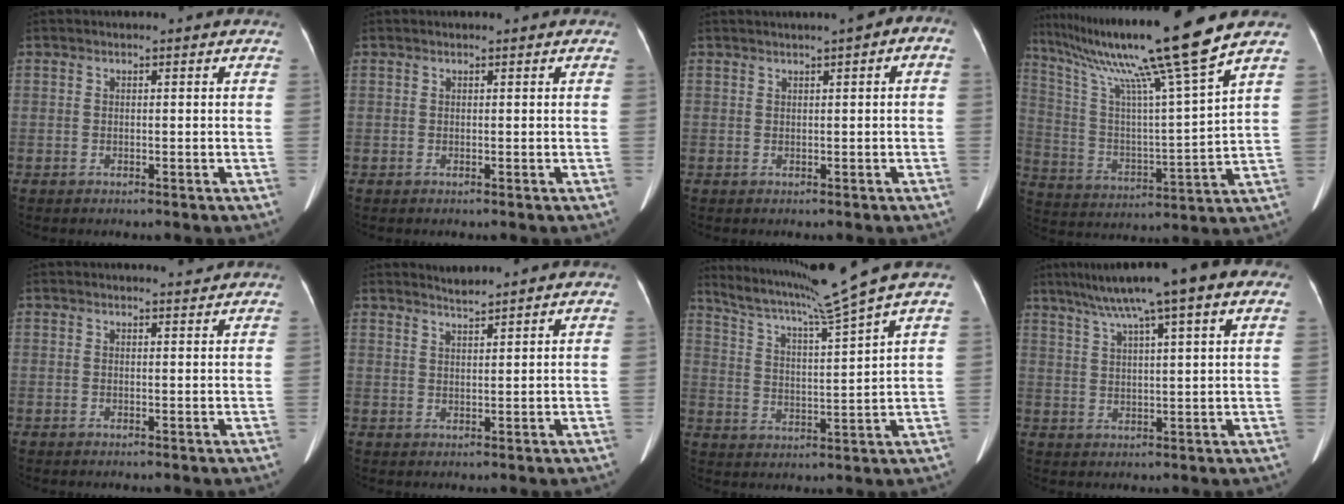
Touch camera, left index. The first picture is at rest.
{"total": 0.0}
{"total": 3.7, "force": [1.2, 0.7, 3.4], "torque": [-0.044, 0.020, 0.012]}
{"total": 19.2, "force": [14.7, -3.0, 12.0], "torque": [-0.215, -0.013, 0.253]}
{"total": 1.1, "force": [1.1, -0.1, -0.1], "torque": [-0.005, -0.009, 0.017]}
{"total": 2.1, "force": [2.1, -0.5, 0.1], "torque": [-0.007, 0.001, 0.044]}
{"total": 11.3, "force": [9.5, -3.4, 5.2], "torque": [-0.095, -0.024, 0.161]}
{"total": 13.7, "force": [8.7, 1.1, 10.4], "torque": [-0.163, 0.047, 0.129]}